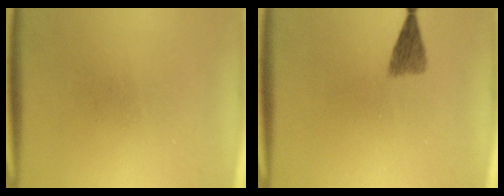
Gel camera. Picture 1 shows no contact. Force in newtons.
{"total": 2.9}